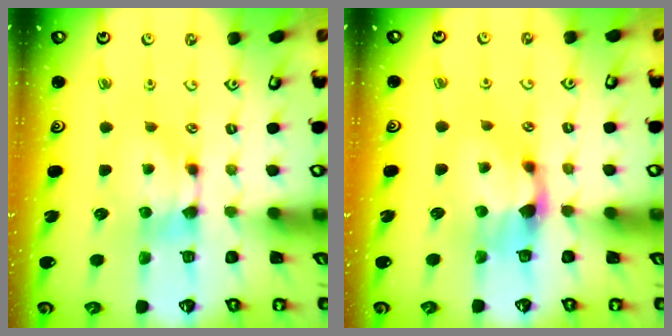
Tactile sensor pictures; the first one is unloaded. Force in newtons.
{"total": 1.7, "press": 1.2, "slide": 1.3}